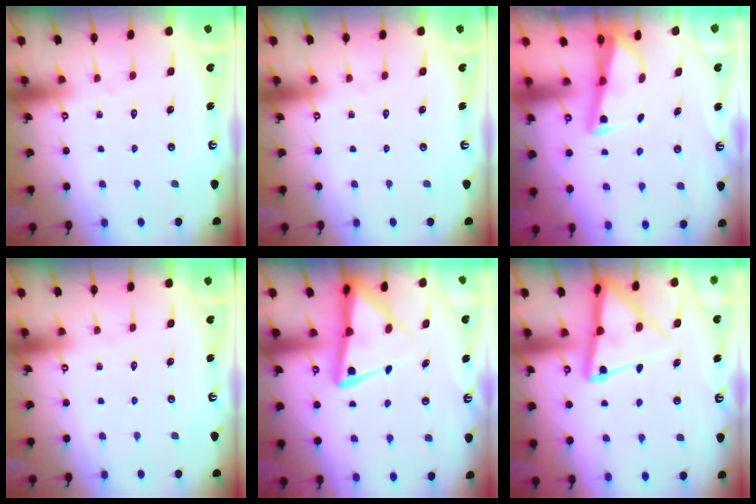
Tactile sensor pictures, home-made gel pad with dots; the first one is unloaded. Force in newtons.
{"total": 0.0}
{"total": 2.9, "press": 2.9, "slide": 0.3}
{"total": 0.0}
{"total": 9.4, "press": 9.3, "slide": 1.1}
{"total": 11.4, "press": 11.4, "slide": 1.1}